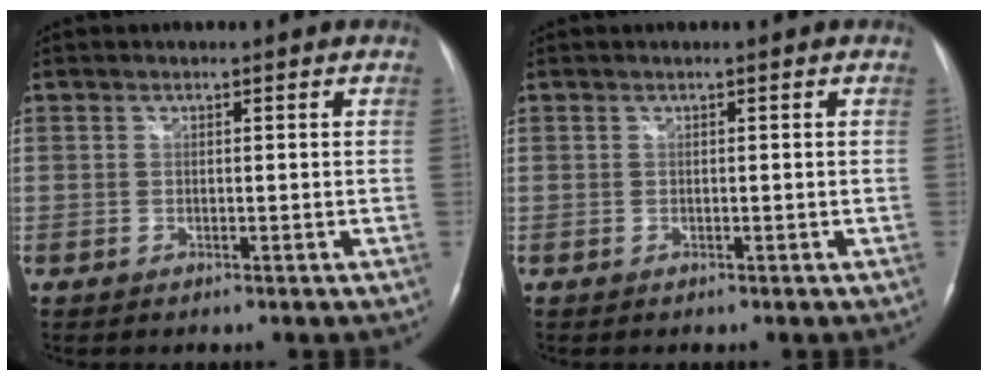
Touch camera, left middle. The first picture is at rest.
{"total": 0.0}